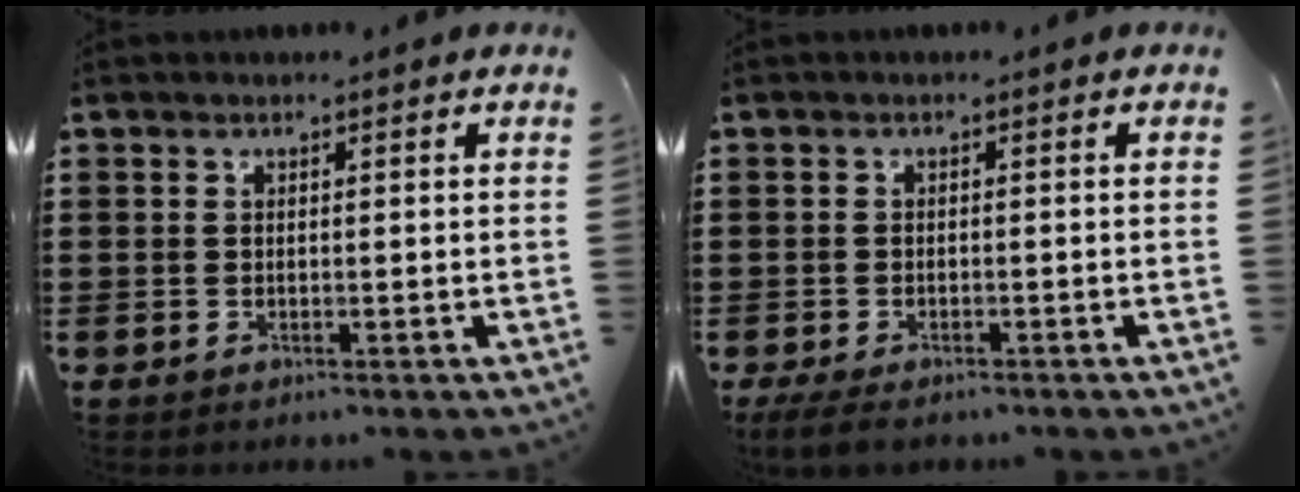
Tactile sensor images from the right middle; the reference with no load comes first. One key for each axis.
{"total": 2.0, "fx": -1.7, "fy": 0.4, "fz": 1.0, "tx": -0.032, "ty": -0.005, "tz": -0.037}